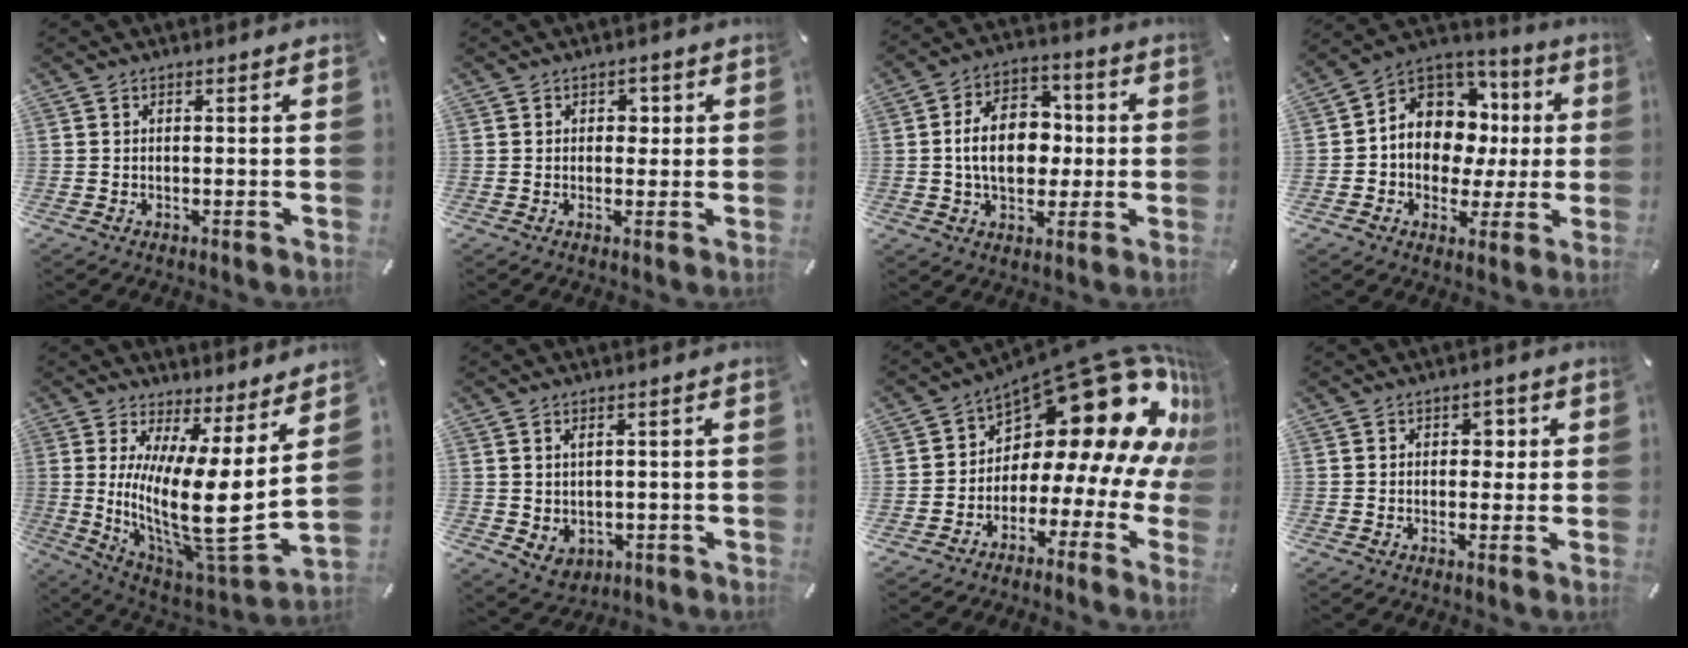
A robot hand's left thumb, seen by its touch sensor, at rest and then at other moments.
{"total": 2.4, "force": [0.5, 1.9, 1.4], "torque": [0.002, -0.005, -0.003]}
{"total": 13.8, "force": [-0.1, 9.9, 9.6], "torque": [-0.174, 0.012, -0.003]}
{"total": 12.0, "force": [2.1, 10.7, 5.0], "torque": [-0.089, -0.019, 0.049]}
{"total": 18.2, "force": [3.0, 5.1, 17.2], "torque": [-0.327, -0.069, 0.057]}
{"total": 3.6, "force": [0.8, 3.1, 1.5], "torque": [-0.017, -0.006, 0.012]}
{"total": 21.7, "force": [9.3, 11.1, 16.2], "torque": [-0.243, -0.088, 0.166]}
{"total": 2.9, "force": [0.5, 2.2, 1.9], "torque": [-0.008, -0.003, -0.003]}